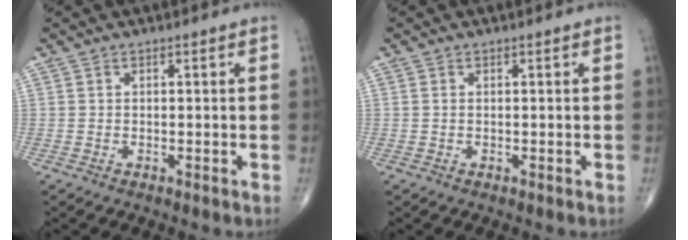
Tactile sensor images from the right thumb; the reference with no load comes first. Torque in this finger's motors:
{"motor_torque": [-0.22, -0.13, -0.22, -0.08, 0.06]}